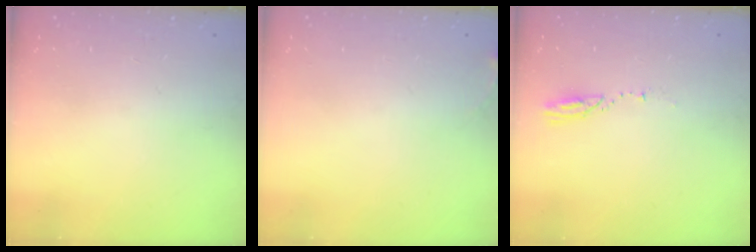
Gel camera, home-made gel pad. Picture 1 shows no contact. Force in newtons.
{"total": 4.9, "press": 4.5, "slide": 1.7}
{"total": 3.1, "press": 3.1, "slide": 0.3}